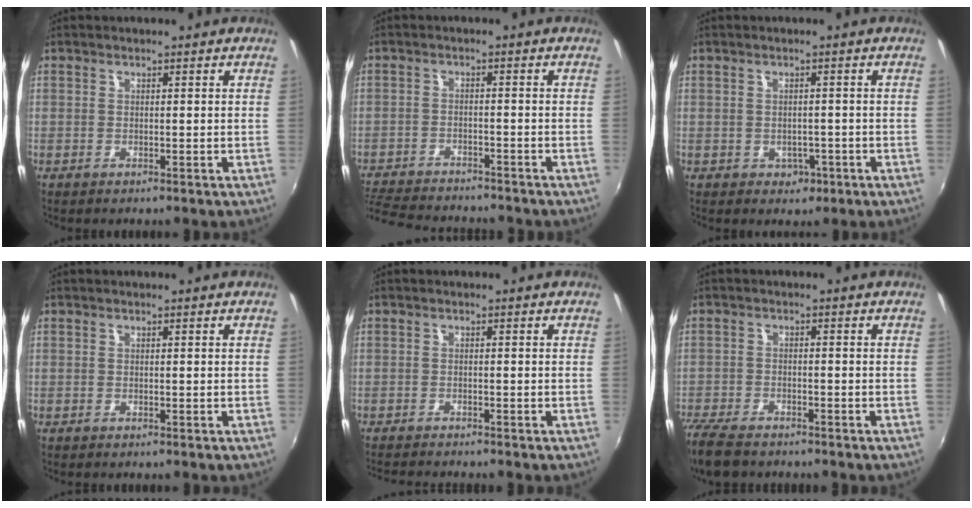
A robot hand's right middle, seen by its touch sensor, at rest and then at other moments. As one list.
[{"total": 12.3, "force": [-11.1, 2.8, 4.4], "torque": [-0.115, -0.015, -0.178]}, {"total": 2.8, "force": [-0.9, 2.4, 0.9], "torque": [-0.019, 0.000, -0.005]}, {"total": 0.0}, {"total": 4.0, "force": [-3.8, 0.0, 1.2], "torque": [-0.034, -0.018, -0.067]}, {"total": 8.8, "force": [-7.3, 3.0, 3.9], "torque": [-0.112, -0.032, -0.138]}]